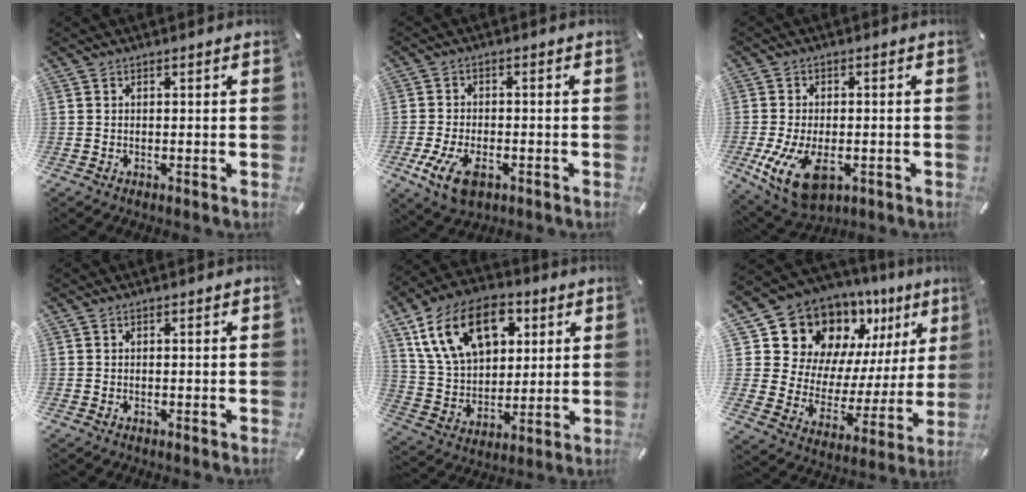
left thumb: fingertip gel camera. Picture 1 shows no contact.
{"total": 7.9, "force": [-3.4, 4.6, 5.5], "torque": [-0.128, 0.003, -0.063]}
{"total": 11.1, "force": [-3.3, 6.5, 8.4], "torque": [-0.180, -0.006, -0.056]}
{"total": 0.0}
{"total": 18.4, "force": [7.8, 12.4, 11.1], "torque": [-0.221, -0.013, 0.143]}
{"total": 16.6, "force": [12.3, 10.4, 4.3], "torque": [-0.072, -0.116, 0.230]}